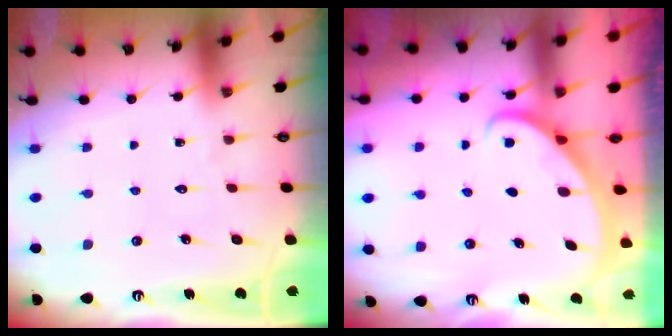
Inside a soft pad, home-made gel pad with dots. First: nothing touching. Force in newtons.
{"total": 2.5, "press": 2.5, "slide": 0.1}